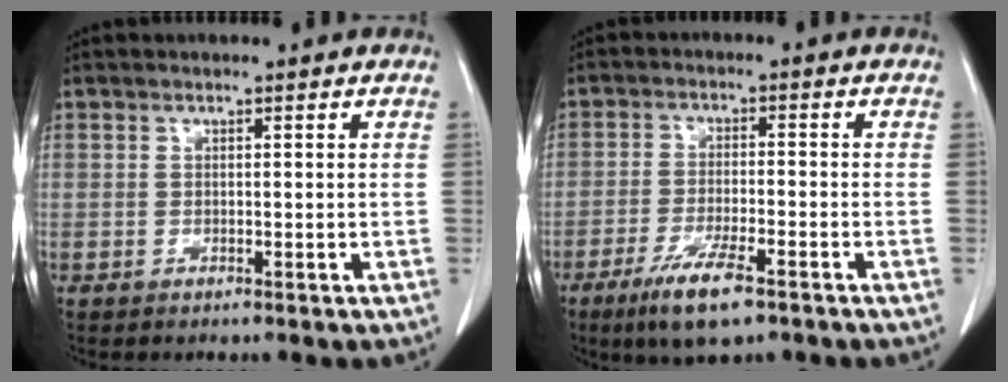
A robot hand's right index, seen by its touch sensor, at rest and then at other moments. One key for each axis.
{"total": 8.1, "fx": -5.1, "fy": 1.3, "fz": 6.1, "tx": -0.118, "ty": -0.016, "tz": -0.085}